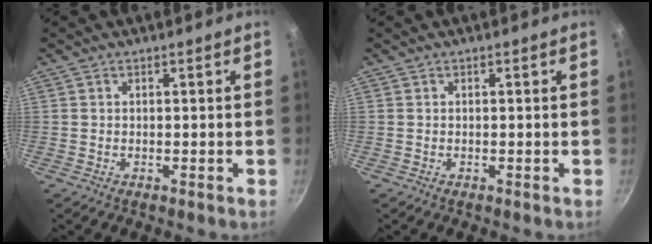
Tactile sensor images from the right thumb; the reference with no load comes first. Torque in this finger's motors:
{"motor_torque": [0.00, 0.00, 0.00, 0.00, 0.00]}